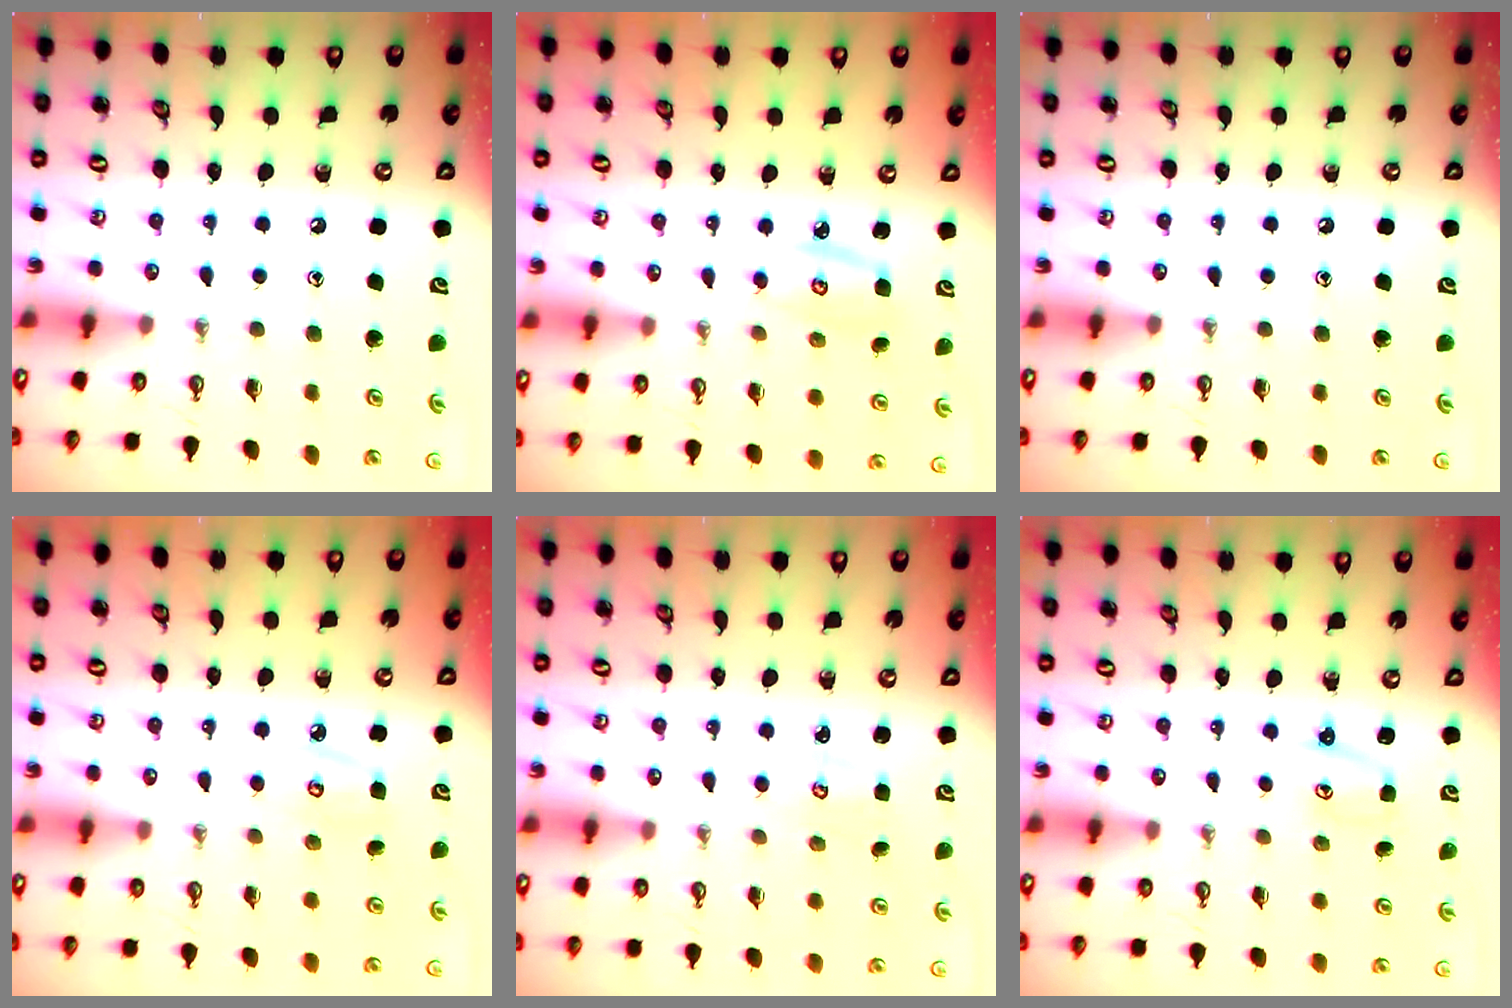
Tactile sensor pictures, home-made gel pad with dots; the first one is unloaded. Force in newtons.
{"total": 3.6, "press": 3.6, "slide": 0.3}
{"total": 0.0}
{"total": 5.2, "press": 5.2, "slide": 0.4}
{"total": 1.7, "press": 1.7, "slide": 0.2}
{"total": 1.8, "press": 1.8, "slide": 0.2}